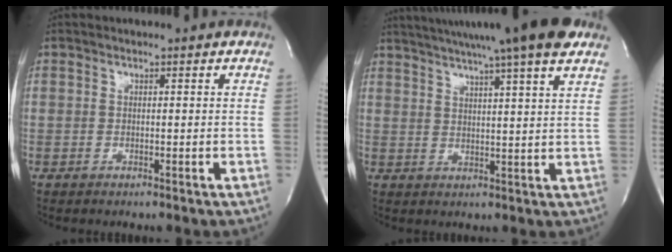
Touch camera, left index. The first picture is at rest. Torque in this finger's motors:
{"motor_torque": [0.27, -0.35, 0.88, 0.21]}